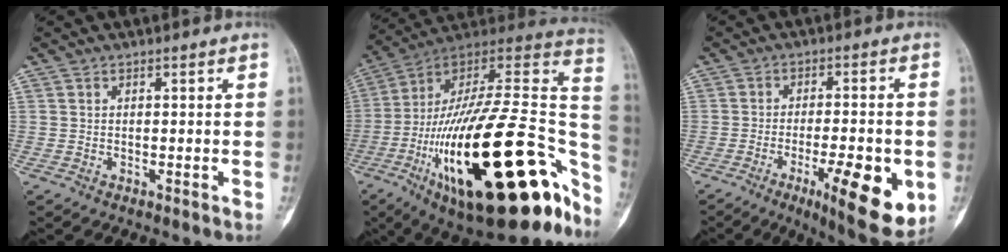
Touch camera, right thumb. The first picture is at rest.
{"total": 41.8, "force": [-14.3, 15.5, 36.1], "torque": [-0.504, 0.056, -0.228]}
{"total": 14.6, "force": [-4.7, 4.1, 13.2], "torque": [-0.181, -0.004, -0.060]}